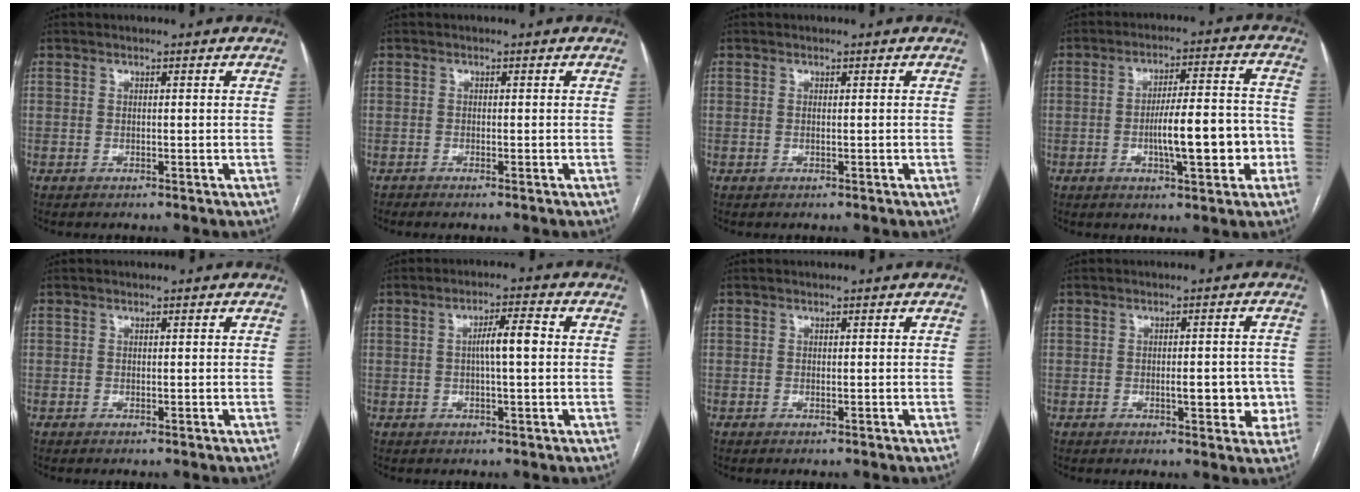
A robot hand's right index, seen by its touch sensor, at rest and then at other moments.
{"total": 0.9, "force": [-0.8, -0.2, 0.4], "torque": [-0.008, 0.000, -0.013]}
{"total": 0.0}
{"total": 11.3, "force": [-2.9, 2.3, 10.6], "torque": [-0.171, 0.019, -0.040]}
{"total": 0.0}
{"total": 4.4, "force": [0.1, 0.3, 4.4], "torque": [-0.076, 0.010, 0.001]}
{"total": 0.0}
{"total": 5.3, "force": [-1.2, 2.0, 4.8], "torque": [-0.058, 0.002, -0.012]}